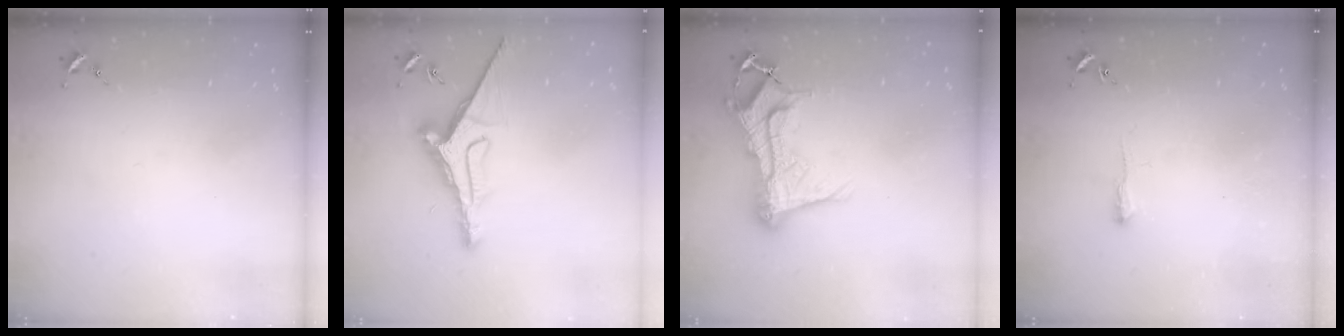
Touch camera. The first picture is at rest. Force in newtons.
{"total": 11.0, "press": 11.0, "slide": 0.8}
{"total": 19.3, "press": 19.2, "slide": 1.9}
{"total": 2.5, "press": 2.5, "slide": 0.4}